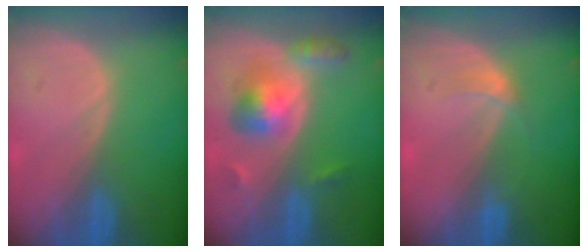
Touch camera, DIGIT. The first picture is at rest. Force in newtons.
{"total": 6.0, "press": 6.0, "slide": 0.2}
{"total": 1.7, "press": 1.7, "slide": 0.2}